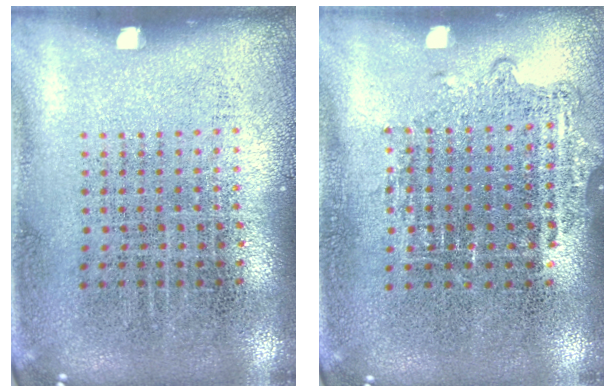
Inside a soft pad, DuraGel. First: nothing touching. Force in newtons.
{"total": 1.0, "press": 0.9, "slide": 0.4}